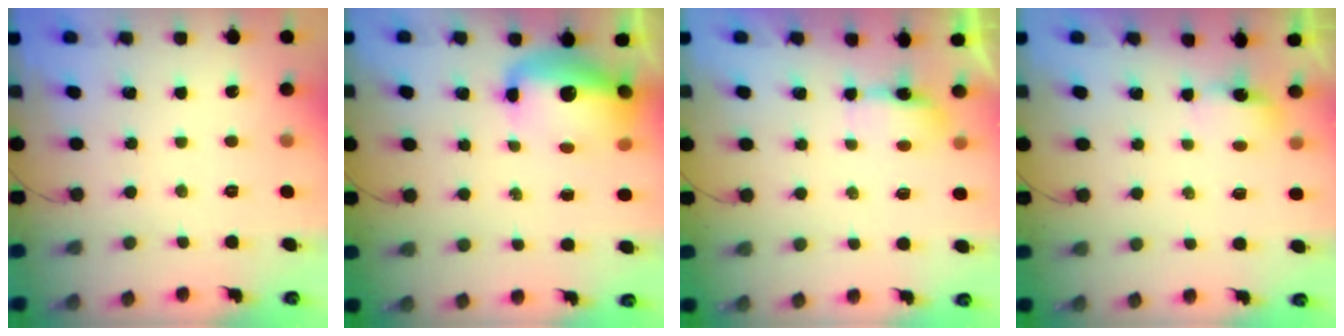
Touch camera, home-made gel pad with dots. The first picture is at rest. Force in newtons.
{"total": 14.1, "press": 13.8, "slide": 3.3}
{"total": 3.9, "press": 3.7, "slide": 1.3}
{"total": 3.9, "press": 3.8, "slide": 1.0}